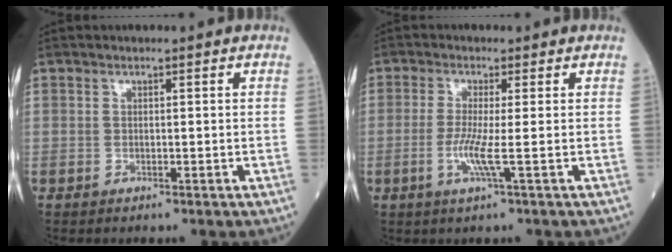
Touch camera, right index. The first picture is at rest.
{"total": 3.9, "force": [-1.0, -0.6, 3.8], "torque": [-0.085, -0.009, -0.022]}